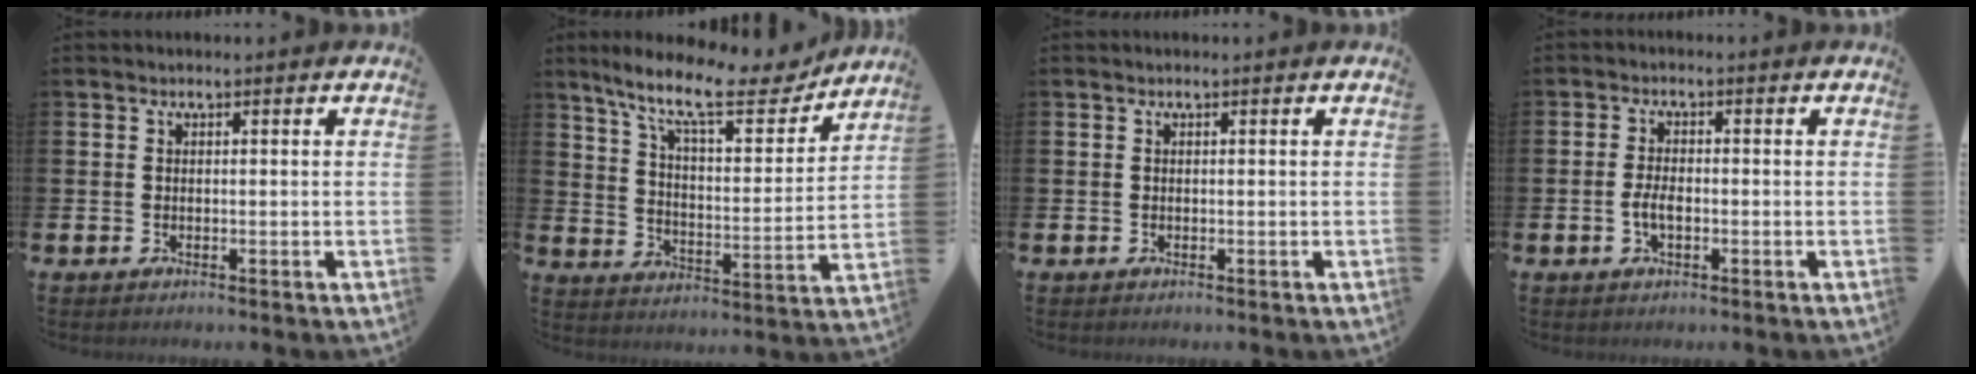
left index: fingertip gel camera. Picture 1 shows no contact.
{"total": 12.2, "force": [9.9, 3.0, 6.3], "torque": [-0.140, -0.057, 0.165]}
{"total": 0.0}
{"total": 2.6, "force": [-0.6, 1.3, 2.2], "torque": [-0.041, 0.003, -0.013]}